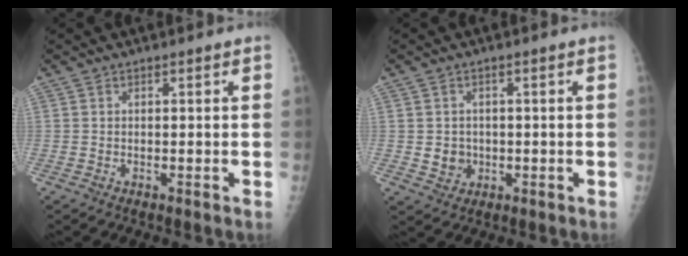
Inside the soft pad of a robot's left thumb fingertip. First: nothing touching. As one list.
[{"total": 3.6, "force": [-0.3, 3.3, 1.4], "torque": [-0.005, 0.001, 0.005]}]